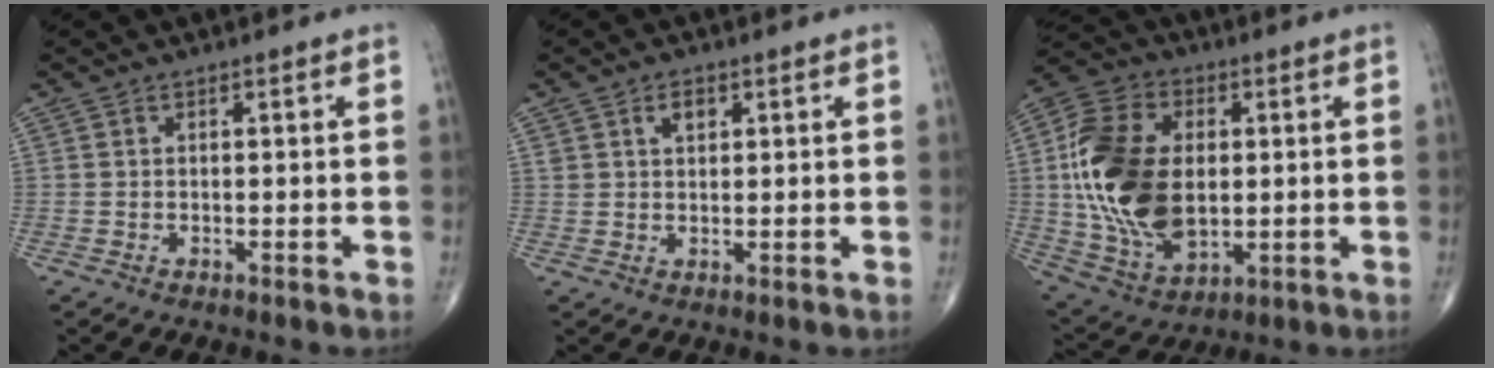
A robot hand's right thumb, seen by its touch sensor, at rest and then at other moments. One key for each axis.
{"total": 3.0, "fx": 1.5, "fy": 1.8, "fz": 1.9, "tx": -0.023, "ty": -0.006, "tz": 0.026}
{"total": 21.4, "fx": 1.4, "fy": 13.5, "fz": 16.5, "tx": -0.321, "ty": -0.007, "tz": 0.033}